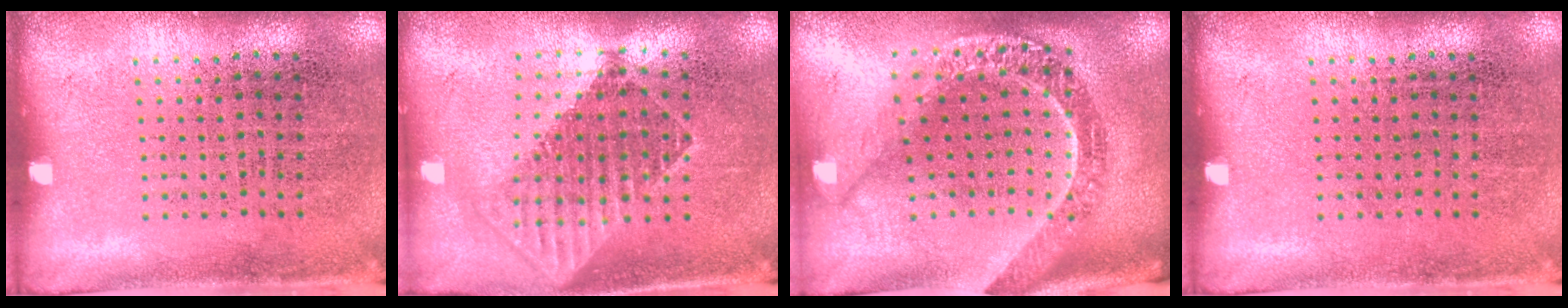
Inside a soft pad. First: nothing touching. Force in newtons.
{"total": 1.7, "press": 1.4, "slide": 1.1}
{"total": 2.7, "press": 2.2, "slide": 1.6}
{"total": 0.0}